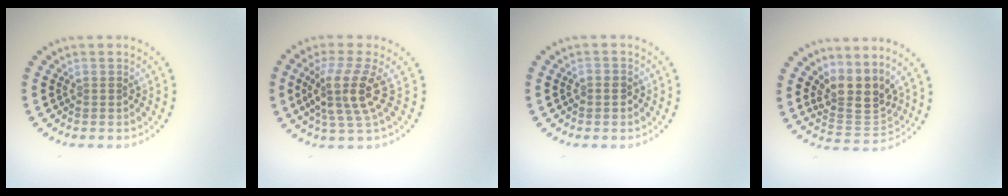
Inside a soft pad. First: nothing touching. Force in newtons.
{"total": 4.1, "press": 3.1, "slide": 2.6}
{"total": 0.6, "press": 0.6, "slide": 0.2}
{"total": 3.9, "press": 3.0, "slide": 2.5}